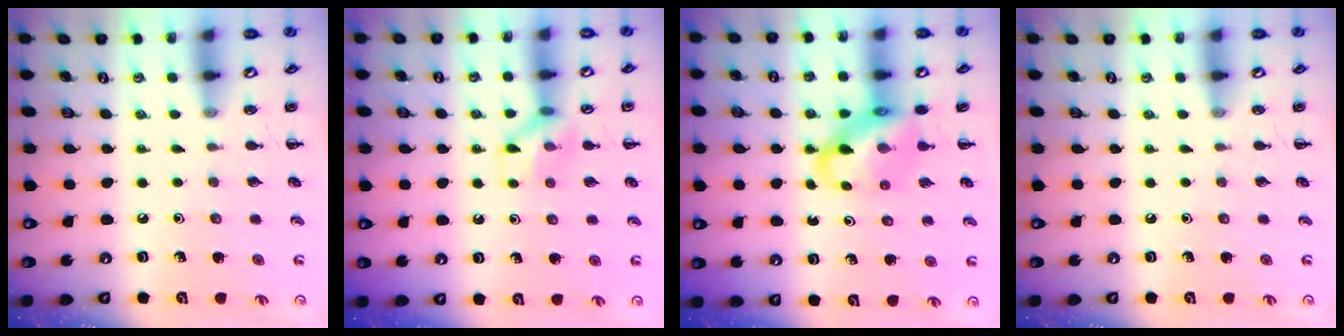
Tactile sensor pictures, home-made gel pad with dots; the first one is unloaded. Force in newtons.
{"total": 9.3, "press": 9.3, "slide": 0.6}
{"total": 11.3, "press": 10.9, "slide": 3.0}
{"total": 0.0}